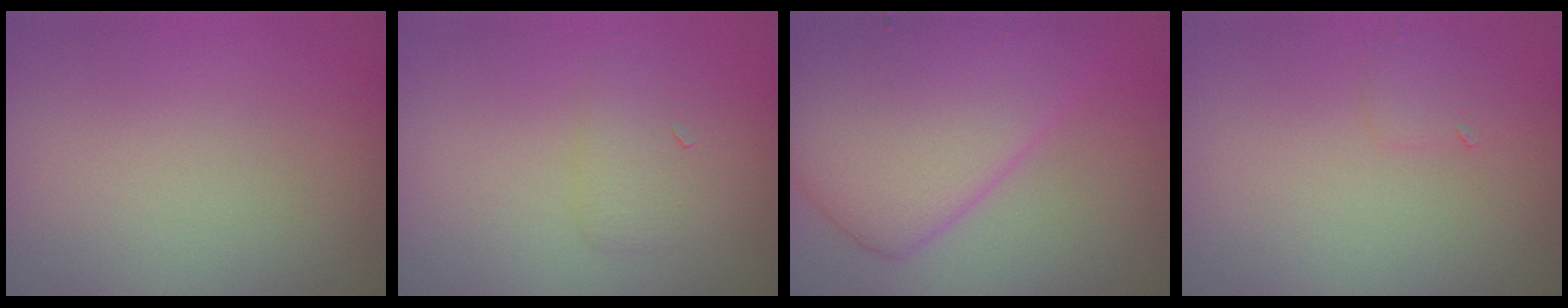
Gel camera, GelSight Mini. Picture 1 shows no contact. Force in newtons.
{"total": 1.7, "press": 1.7, "slide": 0.1}
{"total": 8.7, "press": 8.7, "slide": 0.1}
{"total": 1.0, "press": 1.0, "slide": 0.0}